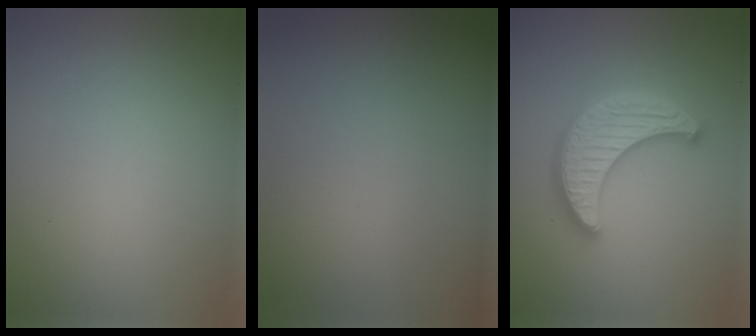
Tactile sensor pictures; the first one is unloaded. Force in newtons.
{"total": 0.0}
{"total": 4.4, "press": 4.3, "slide": 0.9}